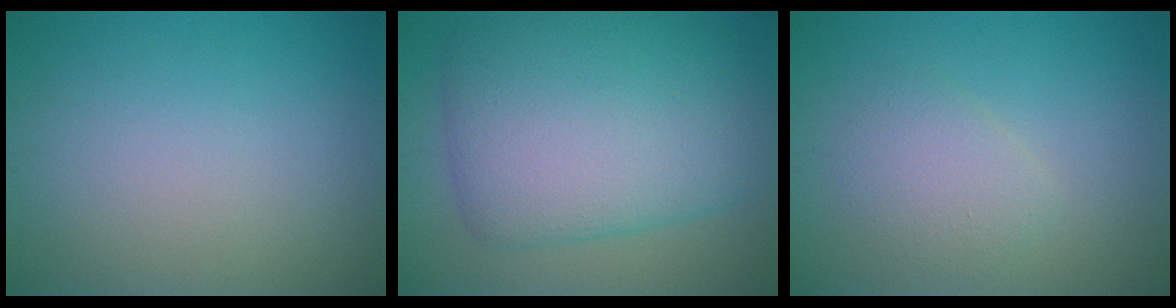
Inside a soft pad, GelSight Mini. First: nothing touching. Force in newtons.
{"total": 10.4, "press": 10.4, "slide": 0.2}
{"total": 2.4, "press": 2.4, "slide": 0.1}